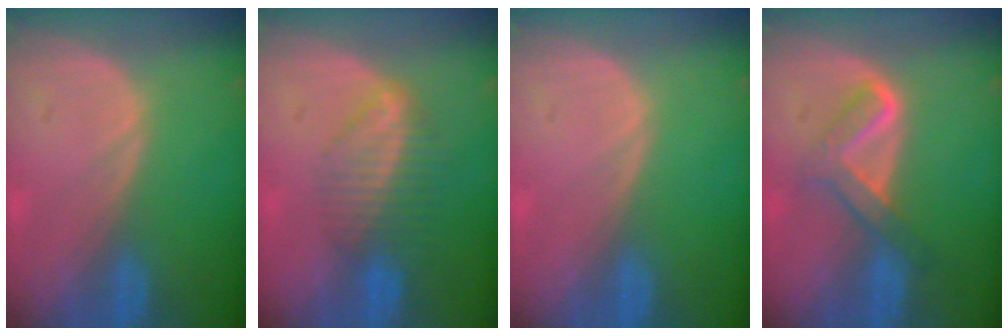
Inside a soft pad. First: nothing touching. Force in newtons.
{"total": 6.9, "press": 6.0, "slide": 3.5}
{"total": 0.0}
{"total": 5.1, "press": 5.1, "slide": 0.6}